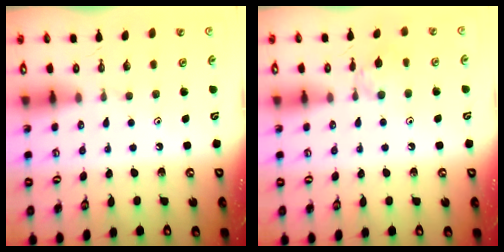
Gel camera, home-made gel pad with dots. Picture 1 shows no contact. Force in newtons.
{"total": 6.7, "press": 6.7, "slide": 0.7}